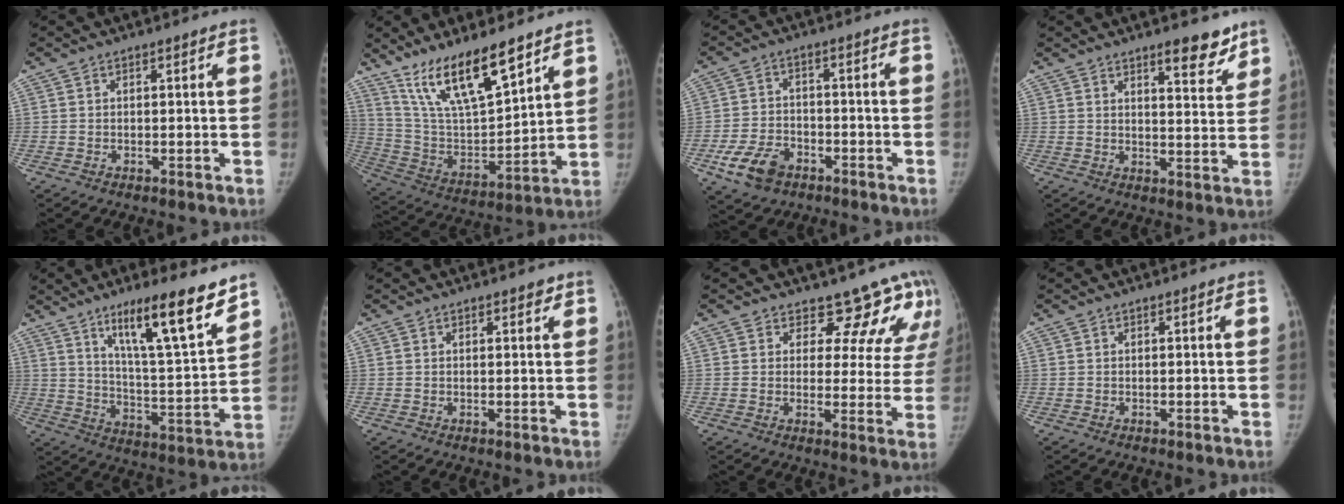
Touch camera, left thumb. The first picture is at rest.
{"total": 17.9, "force": [12.7, 5.1, 11.6], "torque": [-0.182, -0.062, 0.247]}
{"total": 8.7, "force": [-4.7, 5.7, 4.6], "torque": [-0.080, 0.019, -0.081]}
{"total": 7.4, "force": [5.5, 2.2, 4.4], "torque": [-0.034, -0.038, 0.075]}
{"total": 17.4, "force": [11.6, 2.8, 12.6], "torque": [-0.177, -0.075, 0.194]}
{"total": 1.1, "force": [0.8, 0.6, 0.6], "torque": [0.000, -0.003, 0.007]}
{"total": 11.9, "force": [10.0, 5.8, 2.6], "torque": [0.022, -0.059, 0.093]}
{"total": 0.0}